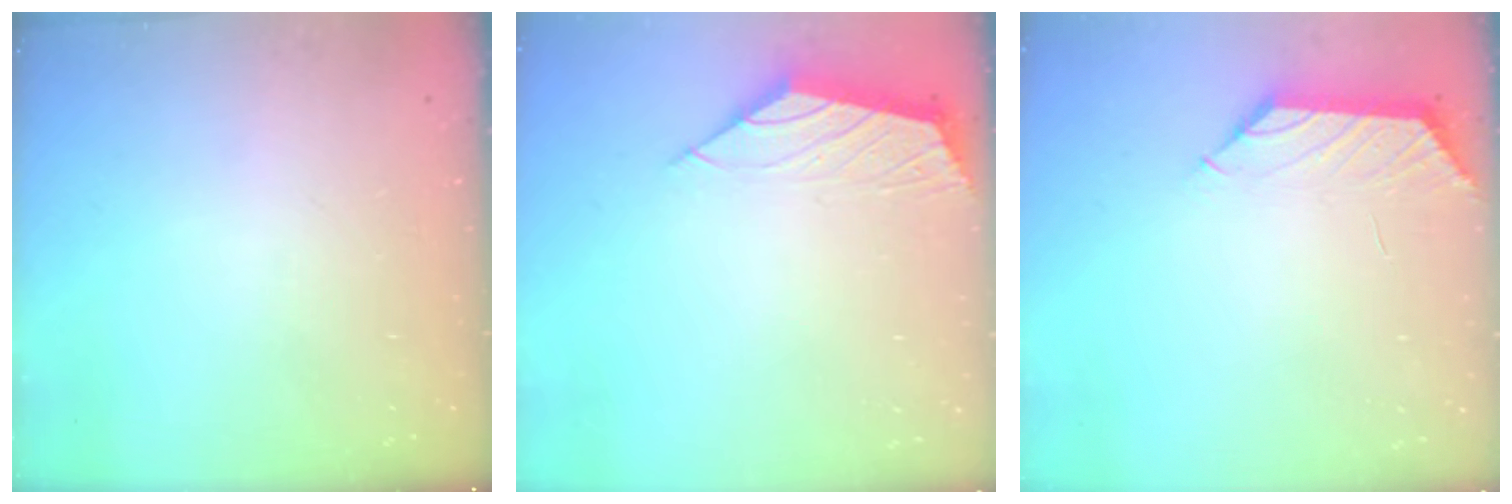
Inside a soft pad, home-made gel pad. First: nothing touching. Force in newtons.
{"total": 2.1, "press": 2.0, "slide": 0.5}
{"total": 1.2, "press": 1.1, "slide": 0.6}